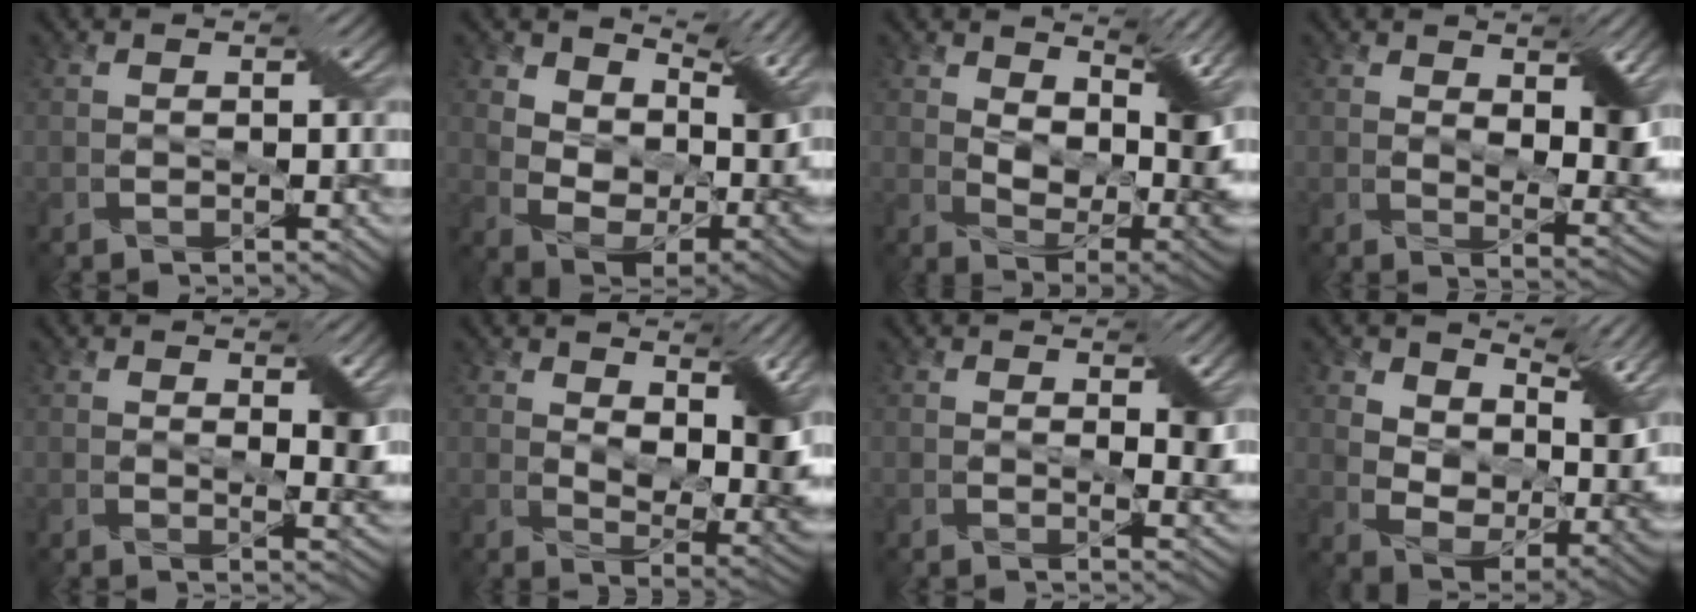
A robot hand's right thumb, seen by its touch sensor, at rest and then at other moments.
{"total": 12.0, "force": [8.4, 5.9, 6.2], "torque": [-0.124, -0.002, 0.132]}
{"total": 9.5, "force": [5.6, 3.8, 6.6], "torque": [-0.110, -0.007, 0.094]}
{"total": 5.6, "force": [2.5, 2.3, 4.4], "torque": [-0.071, -0.012, 0.045]}
{"total": 3.4, "force": [1.4, 1.1, 2.8], "torque": [-0.046, -0.005, 0.027]}
{"total": 7.7, "force": [3.9, 3.0, 5.9], "torque": [-0.098, -0.011, 0.069]}
{"total": 2.5, "force": [1.0, 0.9, 2.1], "torque": [-0.033, -0.004, 0.020]}
{"total": 11.0, "force": [7.5, 5.7, 5.6], "torque": [-0.113, -0.006, 0.122]}